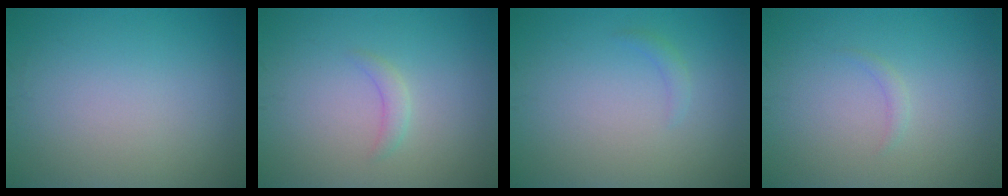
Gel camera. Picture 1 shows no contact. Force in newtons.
{"total": 1.2, "press": 1.2, "slide": 0.0}
{"total": 0.9, "press": 0.9, "slide": 0.1}
{"total": 0.7, "press": 0.7, "slide": 0.0}